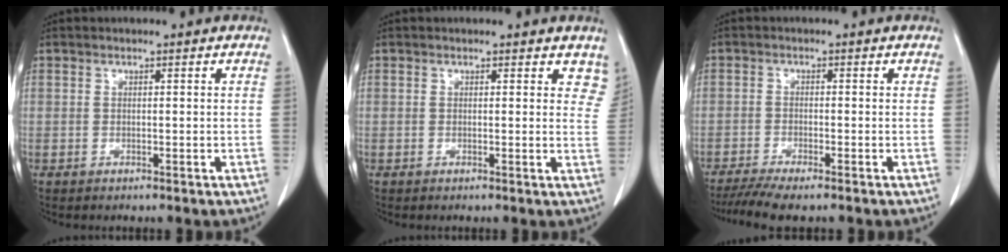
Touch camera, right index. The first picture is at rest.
{"total": 4.3, "force": [3.6, 1.9, 1.4], "torque": [0.005, -0.008, 0.021]}
{"total": 6.0, "force": [-4.8, 0.3, 3.6], "torque": [-0.058, -0.013, -0.082]}